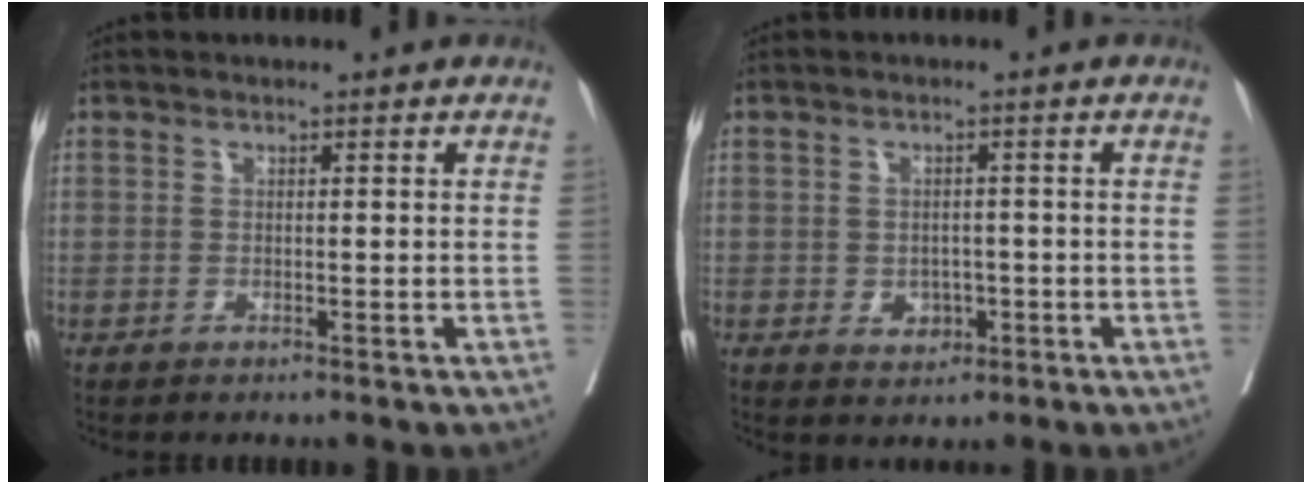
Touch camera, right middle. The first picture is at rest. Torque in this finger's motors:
{"motor_torque": [0.81, -0.34, 0.22, 0.04]}